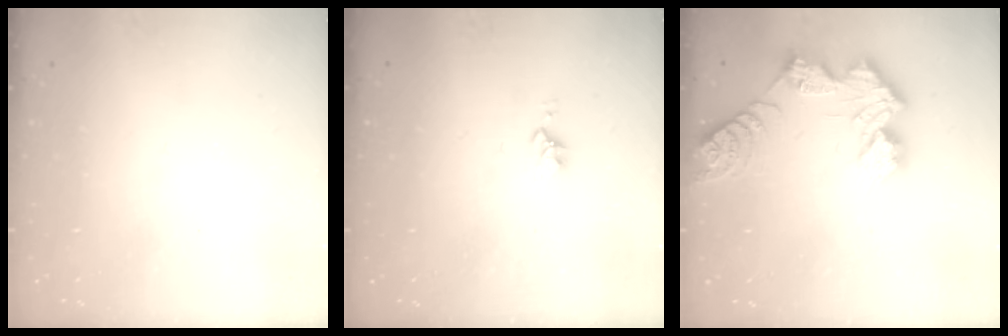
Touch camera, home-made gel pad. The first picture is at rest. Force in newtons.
{"total": 2.8, "press": 2.8, "slide": 0.4}
{"total": 11.5, "press": 11.5, "slide": 0.8}